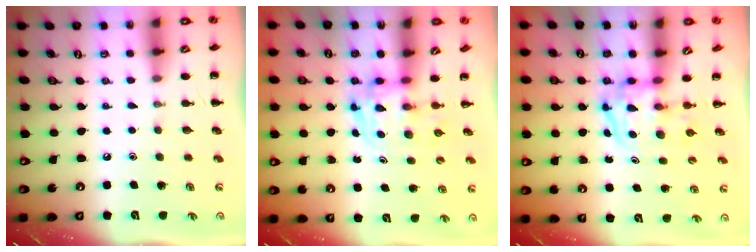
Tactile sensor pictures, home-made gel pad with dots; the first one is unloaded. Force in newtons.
{"total": 3.5, "press": 3.5, "slide": 0.6}
{"total": 3.7, "press": 3.6, "slide": 0.5}